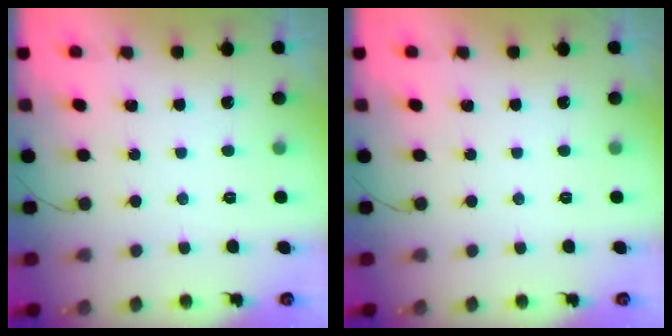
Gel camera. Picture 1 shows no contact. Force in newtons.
{"total": 0.0}